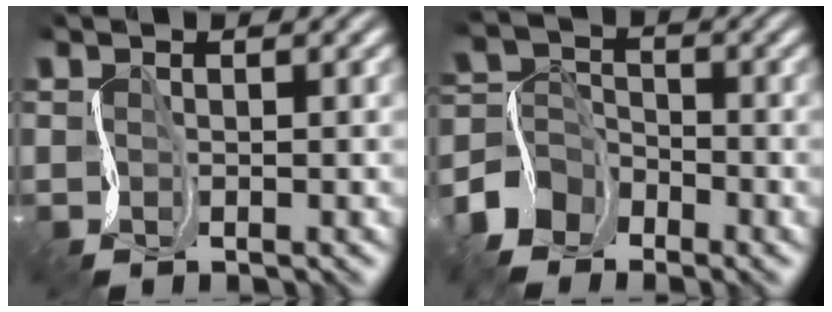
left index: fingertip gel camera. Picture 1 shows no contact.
{"total": 4.5, "force": [-3.1, 2.9, 1.3], "torque": [-0.028, 0.006, -0.076]}